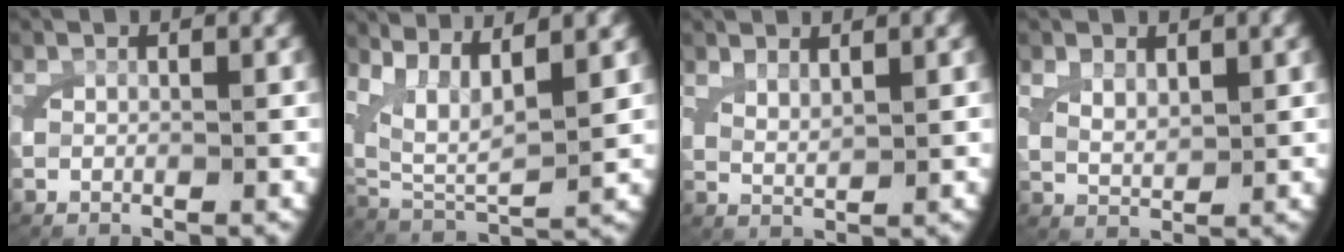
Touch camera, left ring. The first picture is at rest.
{"total": 8.2, "force": [2.7, 5.7, 5.3], "torque": [-0.149, -0.023, 0.050]}
{"total": 1.8, "force": [1.4, 0.3, 1.1], "torque": [-0.029, -0.010, 0.035]}
{"total": 2.1, "force": [1.0, 1.1, 1.5], "torque": [-0.040, -0.015, 0.030]}